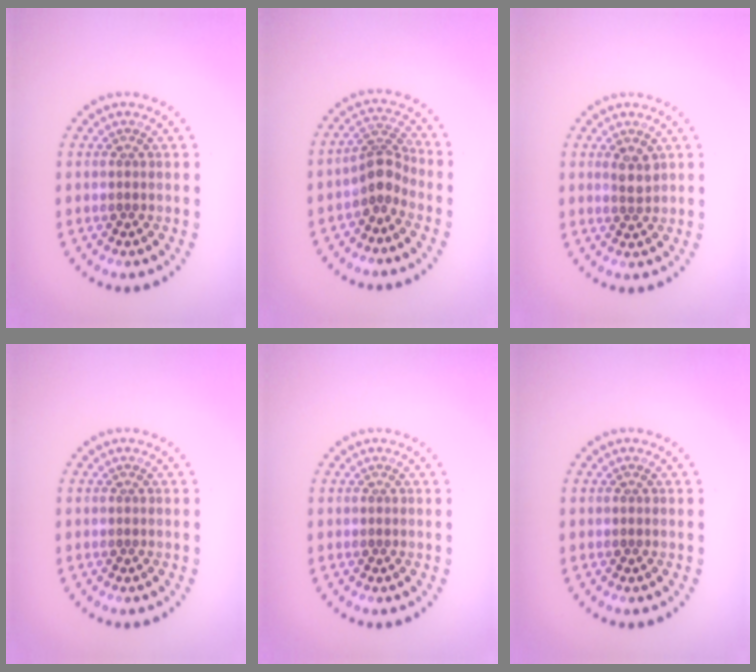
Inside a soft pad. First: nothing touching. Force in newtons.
{"total": 2.9, "press": 2.1, "slide": 2.0}
{"total": 1.7, "press": 1.4, "slide": 1.0}
{"total": 0.0}
{"total": 0.0}
{"total": 0.0}